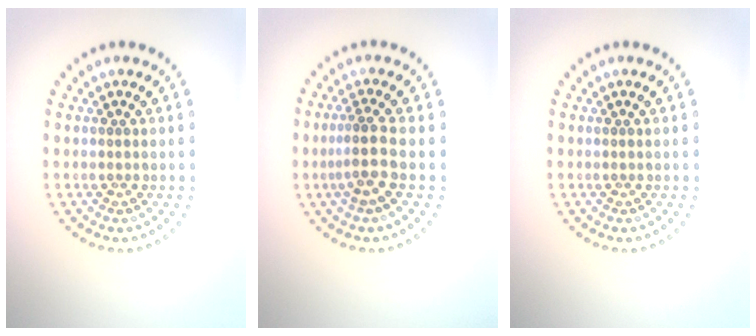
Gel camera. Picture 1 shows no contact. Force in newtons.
{"total": 2.5, "press": 1.9, "slide": 1.6}
{"total": 0.0}